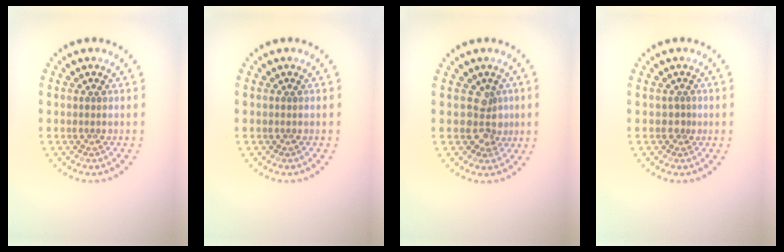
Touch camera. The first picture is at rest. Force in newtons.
{"total": 0.0}
{"total": 2.3, "press": 2.0, "slide": 1.1}
{"total": 0.6, "press": 0.4, "slide": 0.5}